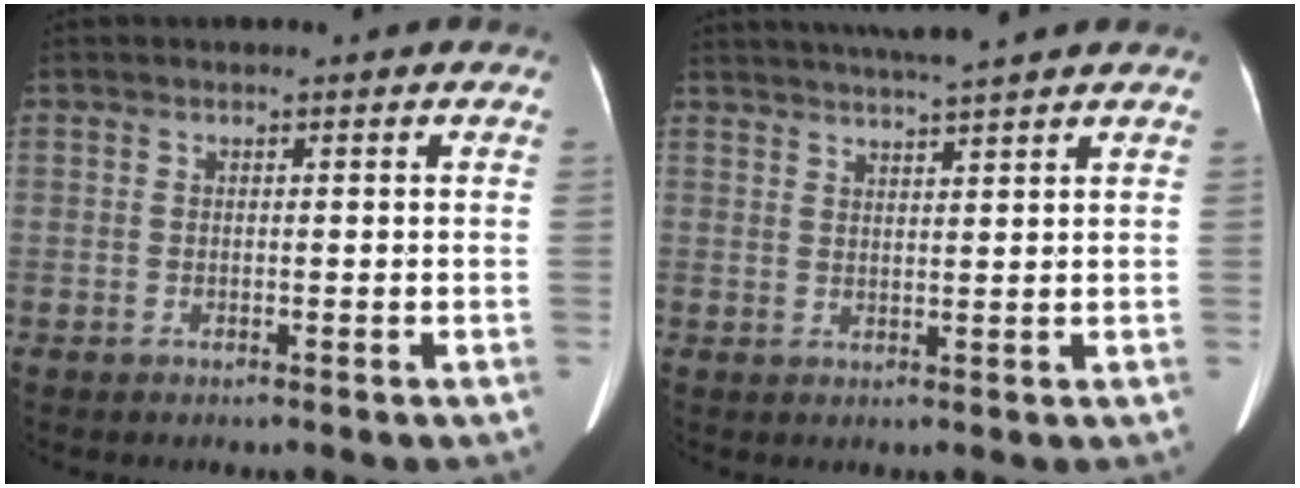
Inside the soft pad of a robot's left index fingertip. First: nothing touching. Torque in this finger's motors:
{"motor_torque": [0.21, -0.36, 0.13, 0.04]}